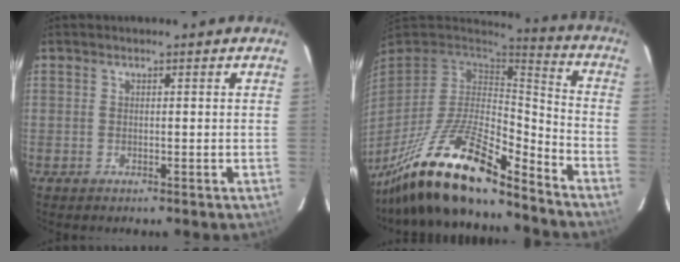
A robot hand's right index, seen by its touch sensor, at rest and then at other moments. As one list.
[{"total": 21.4, "force": [-15.4, 5.5, 13.9], "torque": [-0.278, -0.037, -0.280]}]